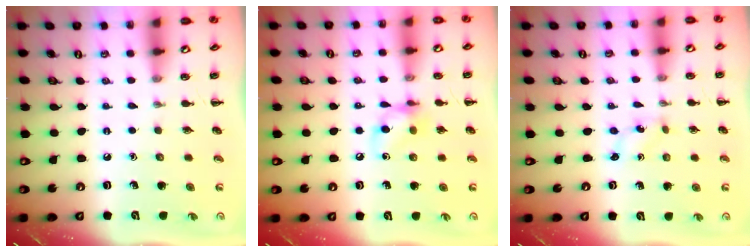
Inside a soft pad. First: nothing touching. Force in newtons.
{"total": 9.1, "press": 9.0, "slide": 1.3}
{"total": 0.0}